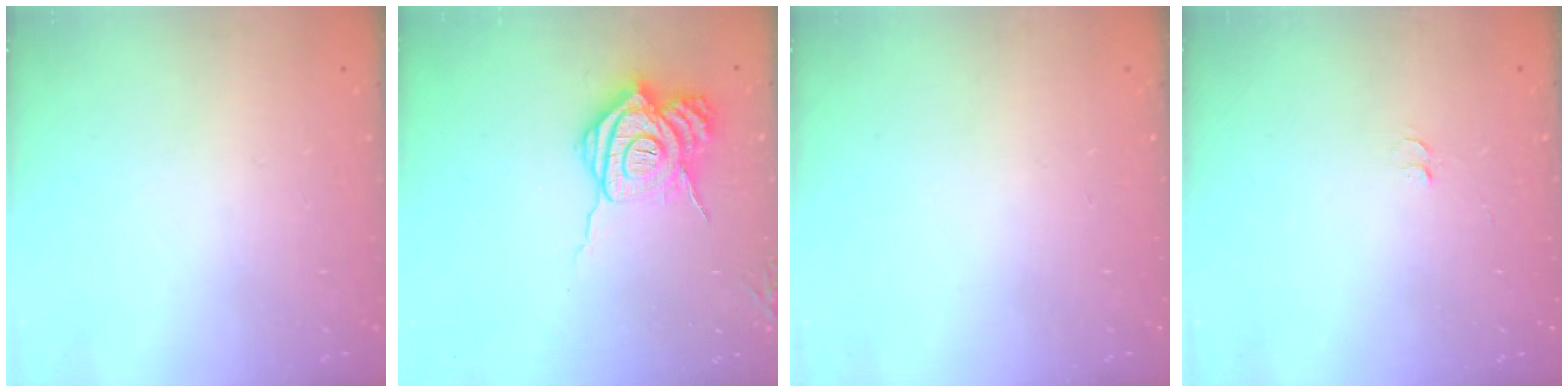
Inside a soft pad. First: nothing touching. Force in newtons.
{"total": 15.4, "press": 15.3, "slide": 1.5}
{"total": 0.0}
{"total": 4.6, "press": 4.6, "slide": 0.4}